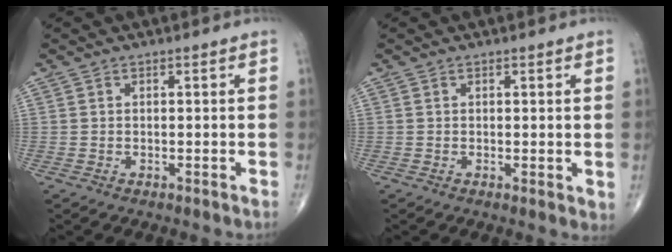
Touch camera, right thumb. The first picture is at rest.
{"total": 1.4, "force": [0.3, 0.5, 1.3], "torque": [-0.017, -0.007, 0.004]}